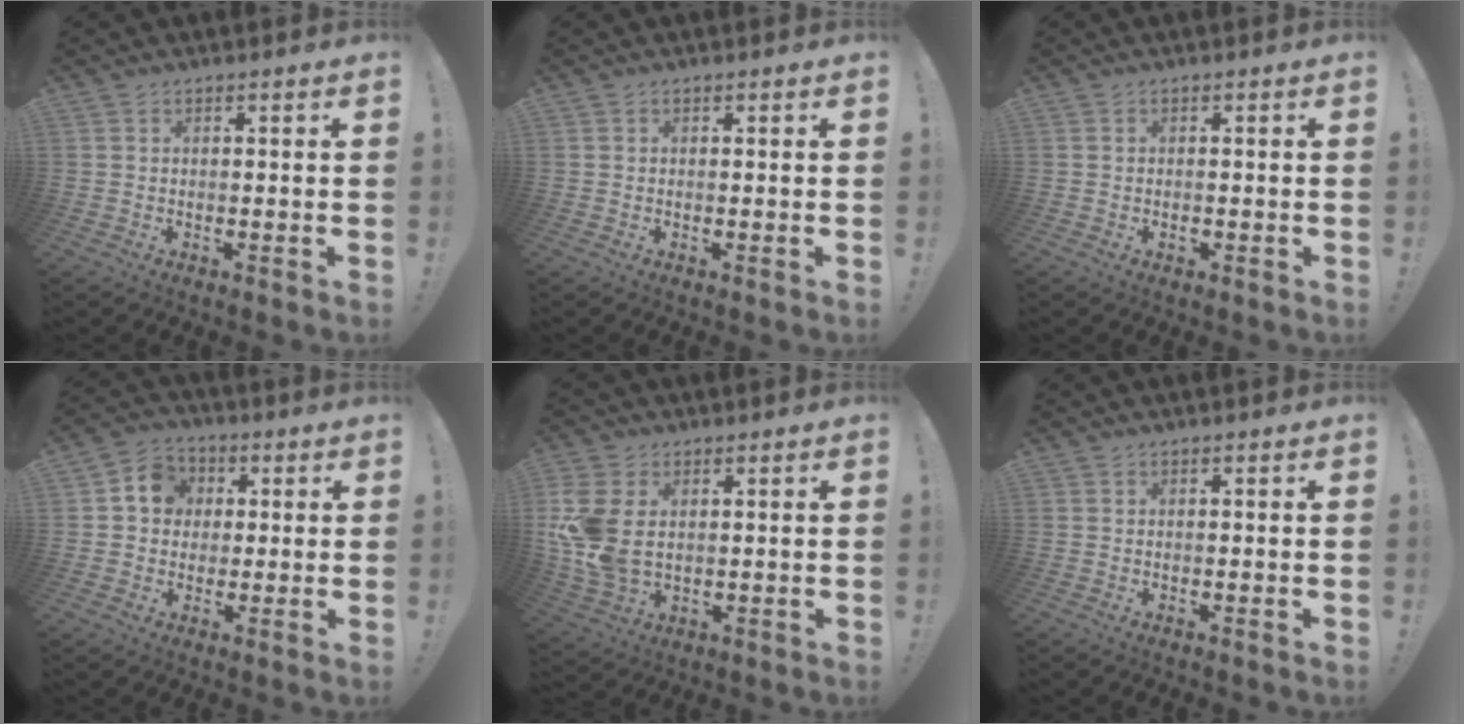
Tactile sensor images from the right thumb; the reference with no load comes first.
{"total": 0.0}
{"total": 0.7, "force": [-0.5, 0.3, 0.2], "torque": [0.000, -0.001, -0.010]}
{"total": 8.5, "force": [1.6, 7.6, 3.3], "torque": [-0.044, 0.008, 0.034]}
{"total": 12.6, "force": [2.1, 8.4, 9.2], "torque": [-0.195, -0.012, 0.041]}
{"total": 0.0}